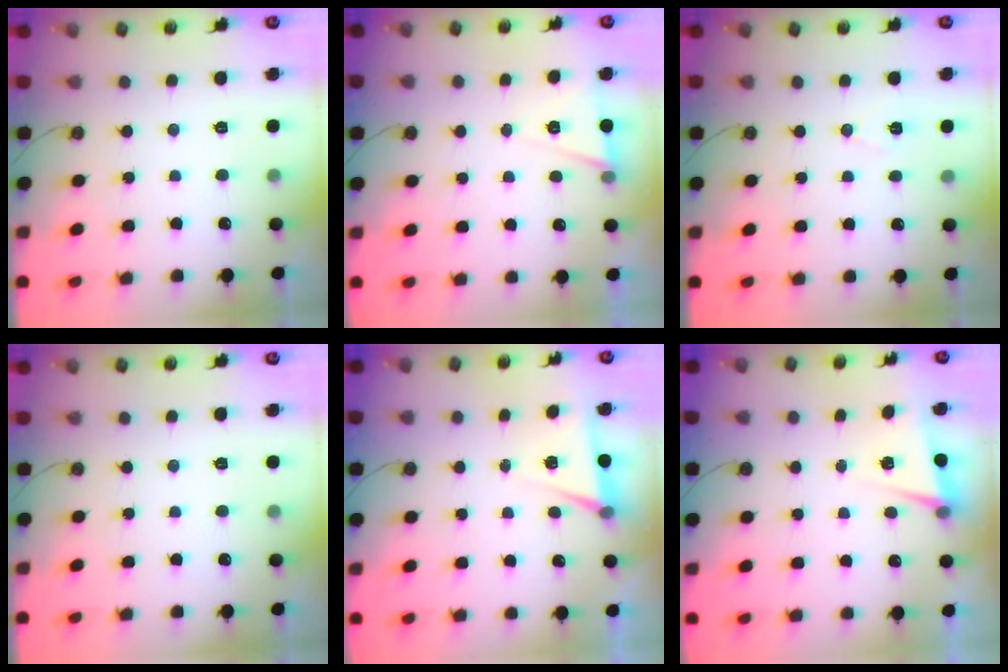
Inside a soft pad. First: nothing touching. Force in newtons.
{"total": 5.5, "press": 3.3, "slide": 4.5}
{"total": 6.3, "press": 4.4, "slide": 4.5}
{"total": 0.0}
{"total": 5.1, "press": 2.5, "slide": 4.5}
{"total": 2.5, "press": 1.8, "slide": 1.8}